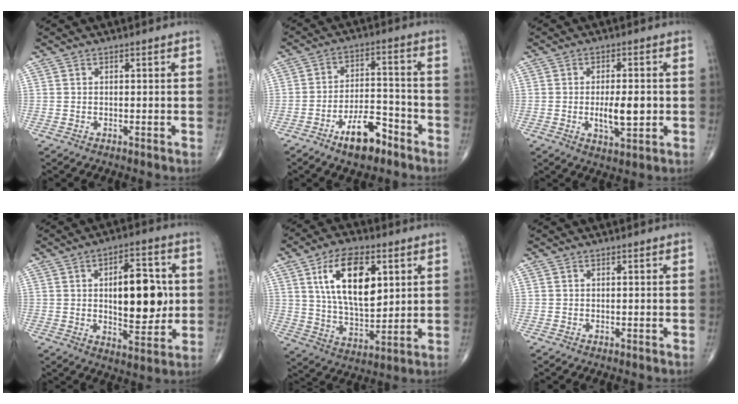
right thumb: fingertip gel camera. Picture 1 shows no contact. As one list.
[{"total": 9.6, "force": [-6.1, 4.2, 6.3], "torque": [-0.091, 0.045, -0.102]}, {"total": 7.4, "force": [-0.8, 2.9, 6.8], "torque": [-0.101, -0.007, -0.010]}, {"total": 15.2, "force": [1.3, 7.3, 13.2], "torque": [-0.155, -0.004, 0.024]}, {"total": 16.2, "force": [5.4, 8.2, 12.9], "torque": [-0.205, -0.022, 0.104]}, {"total": 0.0}]